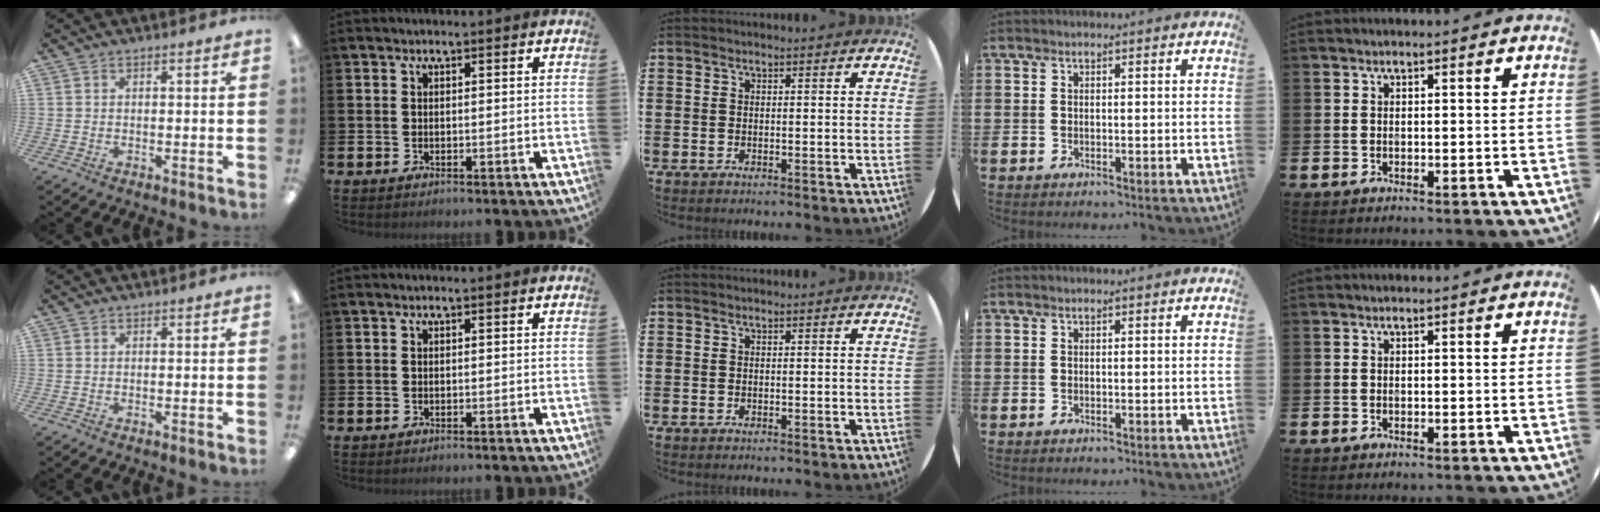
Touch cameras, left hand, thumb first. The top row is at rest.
{}